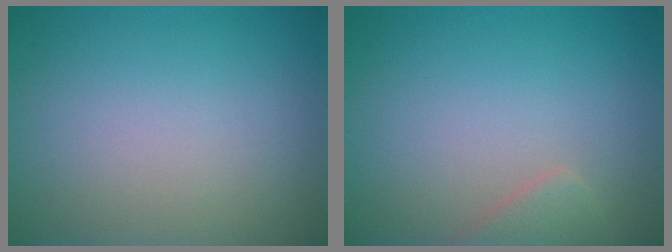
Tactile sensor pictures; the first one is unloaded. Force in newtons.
{"total": 1.8, "press": 1.8, "slide": 0.1}